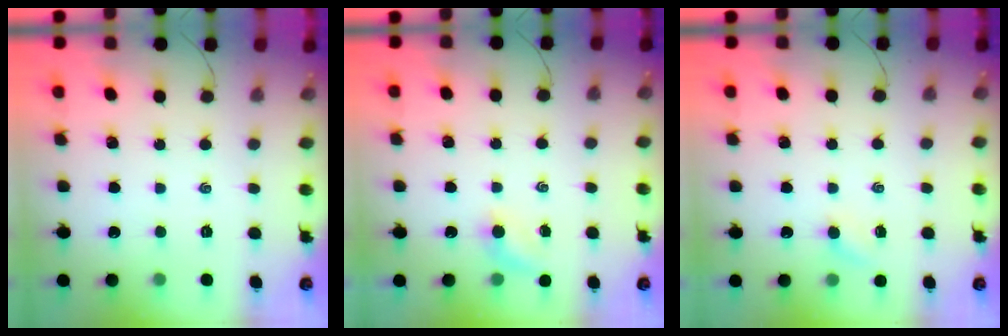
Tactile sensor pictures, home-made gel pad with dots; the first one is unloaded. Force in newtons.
{"total": 3.5, "press": 3.4, "slide": 1.1}
{"total": 2.8, "press": 2.7, "slide": 0.8}